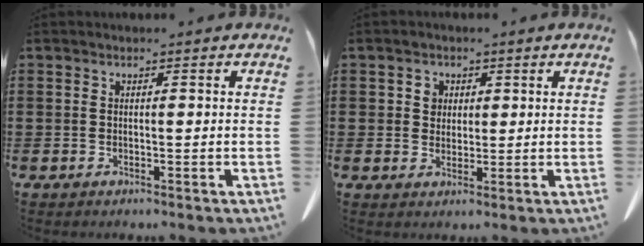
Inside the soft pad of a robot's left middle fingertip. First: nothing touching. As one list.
[{"total": 2.8, "force": [1.1, 2.4, 0.8], "torque": [-0.017, 0.007, 0.017]}]